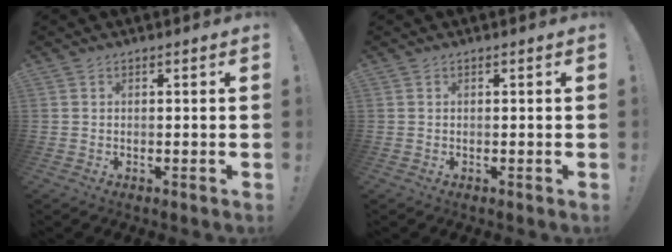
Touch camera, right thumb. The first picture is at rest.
{"total": 0.0}